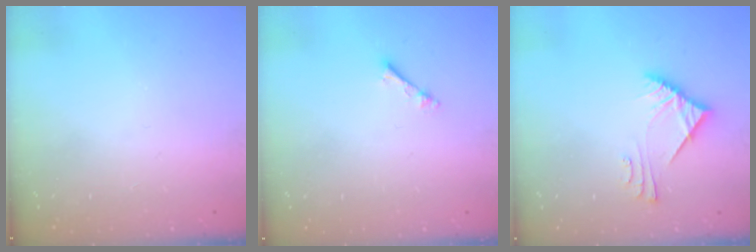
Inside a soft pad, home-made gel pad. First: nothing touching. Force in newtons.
{"total": 1.7, "press": 1.7, "slide": 0.3}
{"total": 7.0, "press": 7.0, "slide": 0.5}